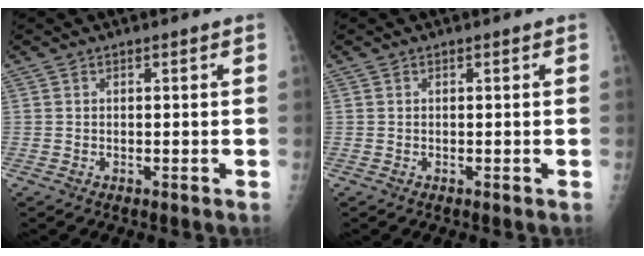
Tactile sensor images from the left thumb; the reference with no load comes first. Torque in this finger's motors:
{"motor_torque": [0.14, 0.03, 0.09, 0.05, 0.03]}